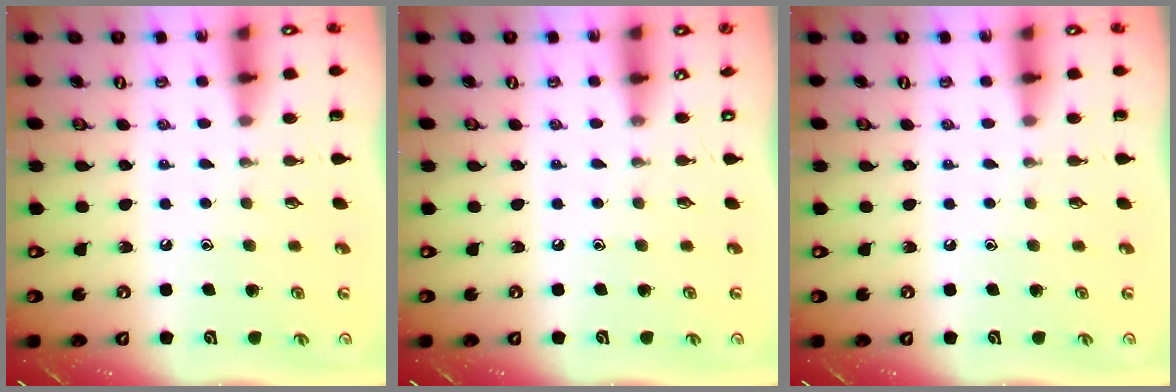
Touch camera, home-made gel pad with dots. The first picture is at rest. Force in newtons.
{"total": 0.0}
{"total": 0.0}